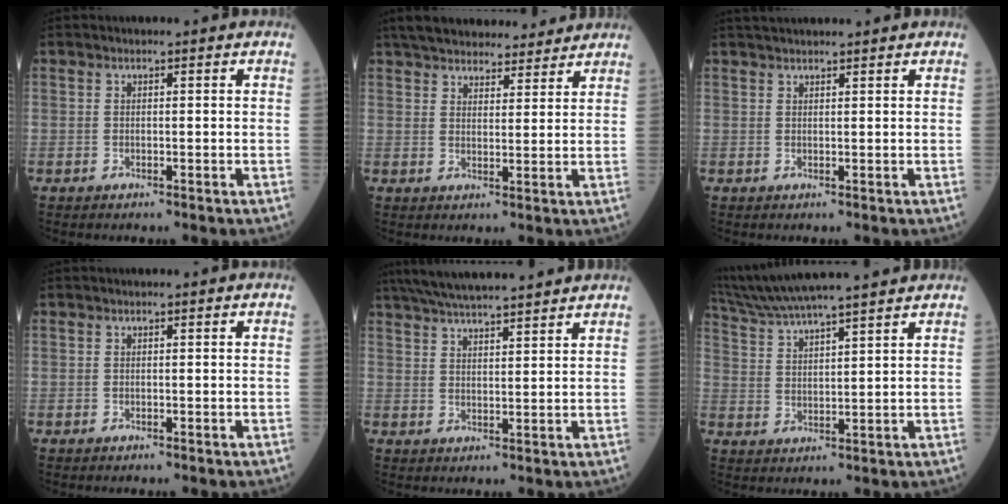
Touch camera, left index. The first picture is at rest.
{"total": 17.7, "force": [15.7, 4.9, 6.5], "torque": [-0.103, 0.035, 0.227]}
{"total": 5.1, "force": [4.7, 0.2, 2.1], "torque": [-0.028, 0.037, 0.074]}
{"total": 0.0}
{"total": 14.1, "force": [12.6, 0.9, 6.4], "torque": [-0.117, 0.034, 0.193]}
{"total": 15.9, "force": [14.1, 0.0, 7.2], "torque": [-0.138, 0.030, 0.230]}